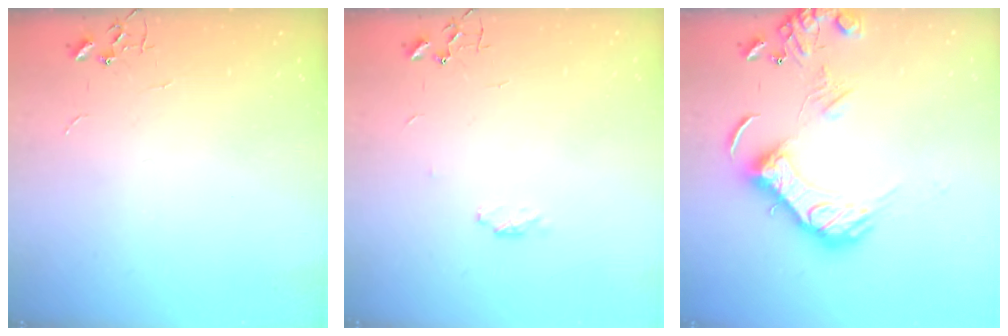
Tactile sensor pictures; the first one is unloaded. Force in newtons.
{"total": 4.2, "press": 4.1, "slide": 1.0}
{"total": 15.7, "press": 15.6, "slide": 1.9}